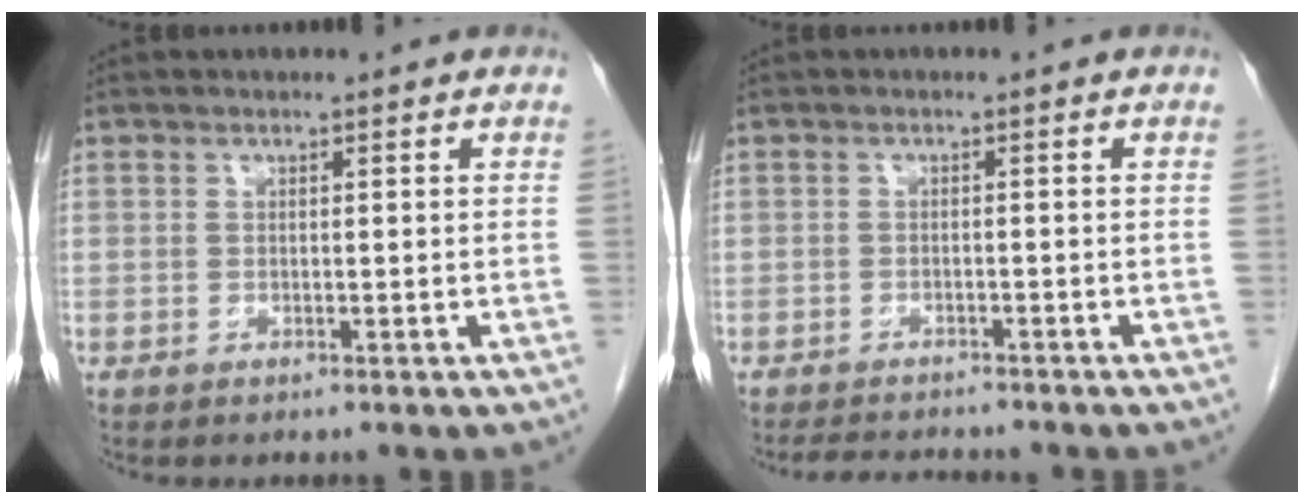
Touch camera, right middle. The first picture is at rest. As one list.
[{"total": 4.7, "force": [-4.4, 1.1, 1.2], "torque": [-0.015, -0.009, -0.068]}]